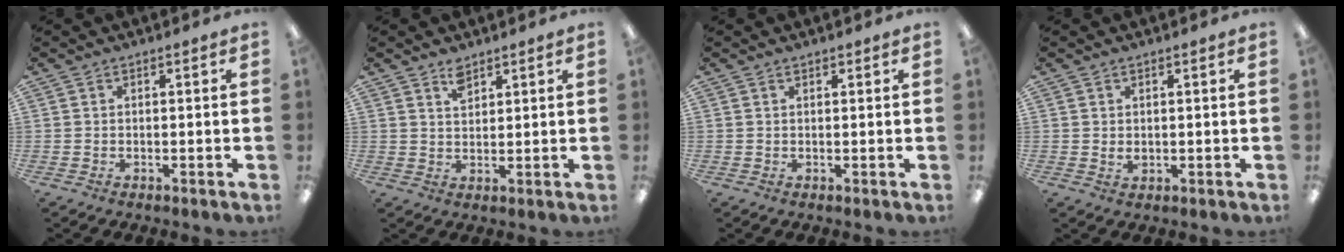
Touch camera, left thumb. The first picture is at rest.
{"total": 3.6, "force": [2.8, 1.7, 1.5], "torque": [-0.018, -0.010, 0.050]}
{"total": 0.7, "force": [0.6, 0.2, 0.4], "torque": [-0.008, 0.000, 0.011]}
{"total": 1.6, "force": [0.5, 0.8, 1.3], "torque": [-0.019, -0.002, 0.006]}